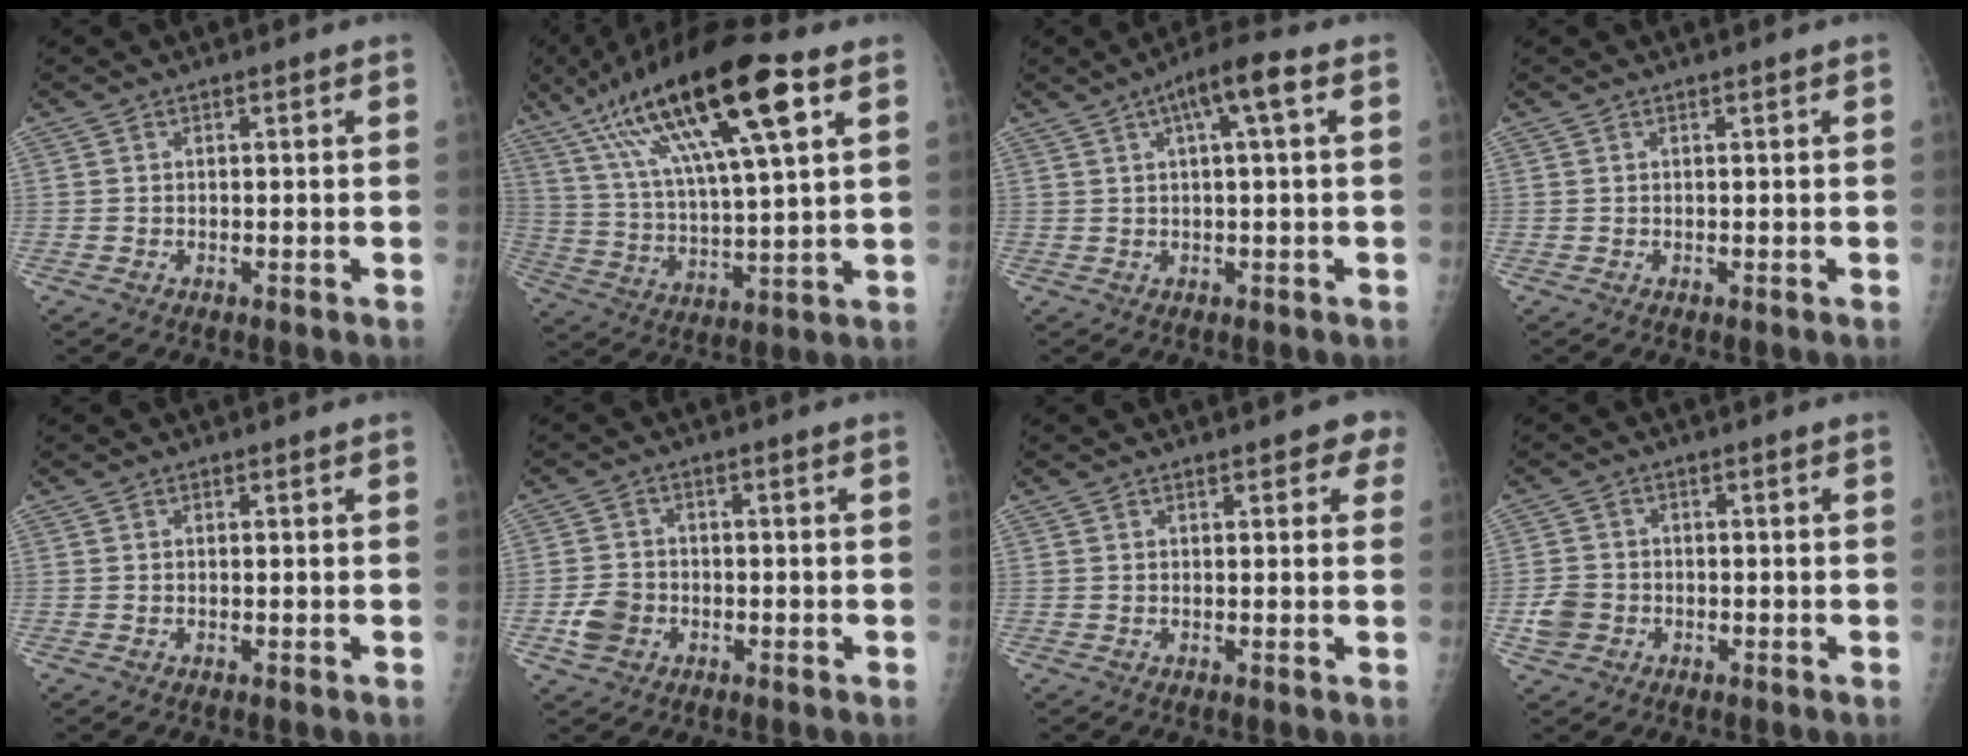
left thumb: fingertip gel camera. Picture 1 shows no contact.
{"total": 23.8, "force": [11.6, 5.7, 19.9], "torque": [-0.358, -0.005, 0.203]}
{"total": 6.6, "force": [2.1, 1.0, 6.2], "torque": [-0.109, 0.022, 0.030]}
{"total": 0.0}
{"total": 0.0}
{"total": 4.5, "force": [-1.8, 3.6, 2.0], "torque": [-0.031, 0.013, -0.034]}
{"total": 3.6, "force": [2.0, 1.7, 2.4], "torque": [-0.004, -0.002, 0.016]}
{"total": 4.0, "force": [-1.5, 3.5, 1.4], "torque": [-0.024, 0.013, -0.027]}